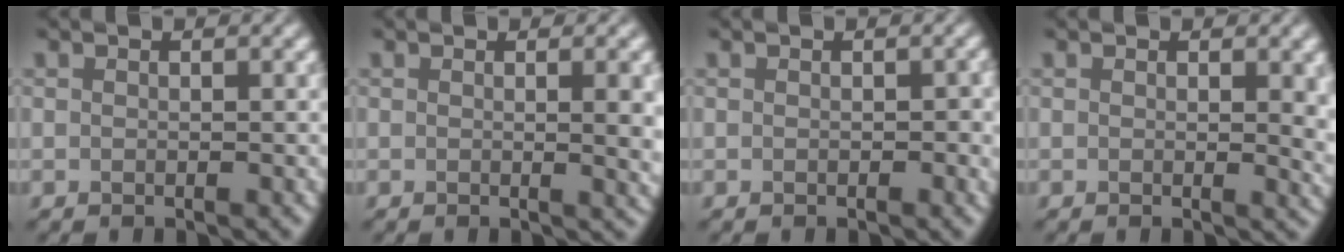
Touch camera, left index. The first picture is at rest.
{"total": 3.6, "force": [0.3, 1.0, 3.5], "torque": [-0.033, 0.001, 0.002]}
{"total": 1.1, "force": [0.0, 0.6, 0.9], "torque": [-0.010, -0.002, 0.001]}
{"total": 2.5, "force": [0.4, 0.7, 2.4], "torque": [-0.022, -0.003, 0.007]}